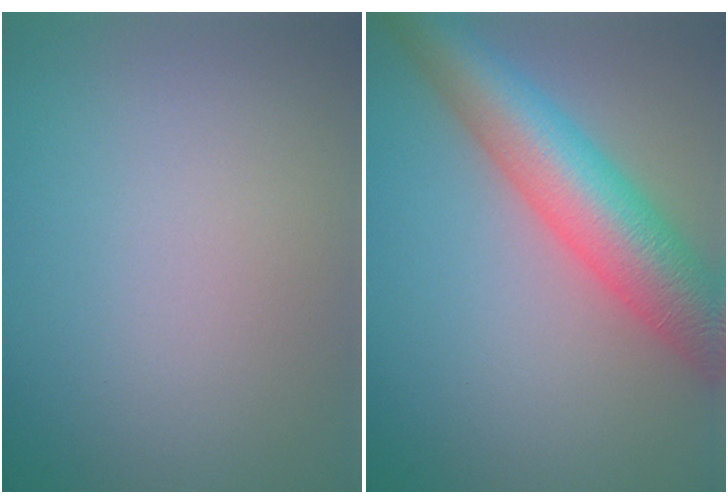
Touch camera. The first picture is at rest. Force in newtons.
{"total": 8.8, "press": 8.8, "slide": 0.3}